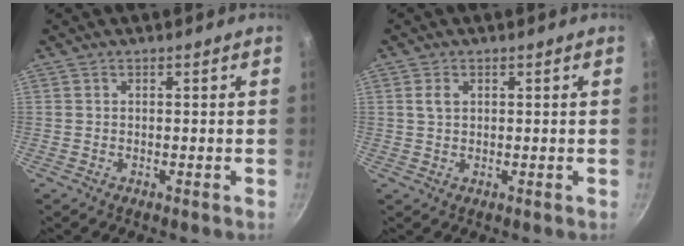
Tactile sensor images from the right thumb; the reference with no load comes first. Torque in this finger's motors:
{"motor_torque": [-0.43, 0.24, 0.20, -0.08, 0.00]}